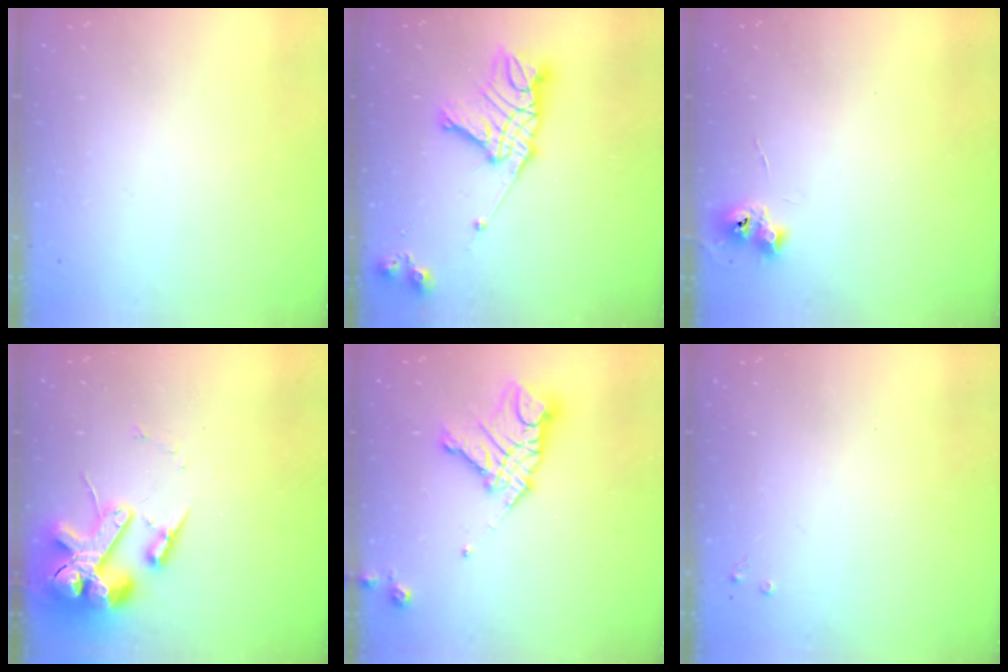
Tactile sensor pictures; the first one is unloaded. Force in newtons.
{"total": 15.8, "press": 15.7, "slide": 1.5}
{"total": 6.9, "press": 6.9, "slide": 0.7}
{"total": 16.4, "press": 16.2, "slide": 2.5}
{"total": 13.9, "press": 13.9, "slide": 1.1}
{"total": 2.1, "press": 2.1, "slide": 0.4}